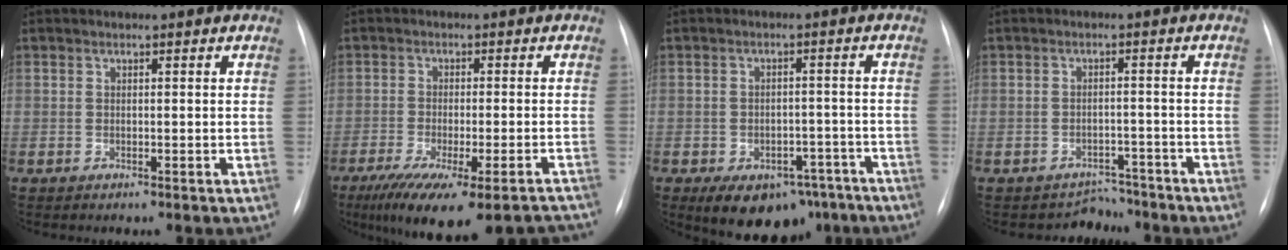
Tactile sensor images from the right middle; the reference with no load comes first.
{"total": 18.0, "force": [-14.5, 3.6, 10.0], "torque": [-0.126, -0.018, -0.198]}
{"total": 12.0, "force": [-8.0, 7.1, 5.3], "torque": [-0.067, 0.016, -0.107]}
{"total": 3.6, "force": [-3.1, 1.6, -1.0], "torque": [0.014, 0.024, -0.041]}